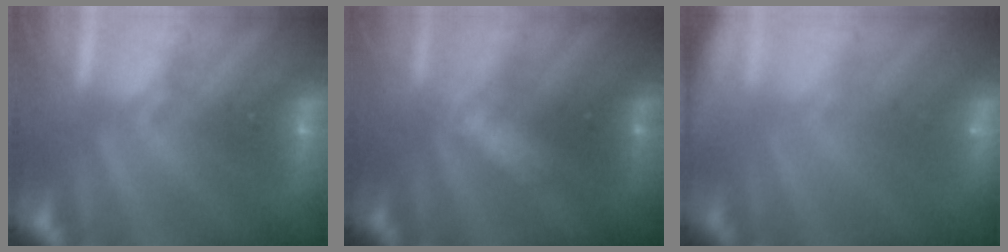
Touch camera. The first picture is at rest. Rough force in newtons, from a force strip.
{"total": 3.1}
{"total": 5.7}